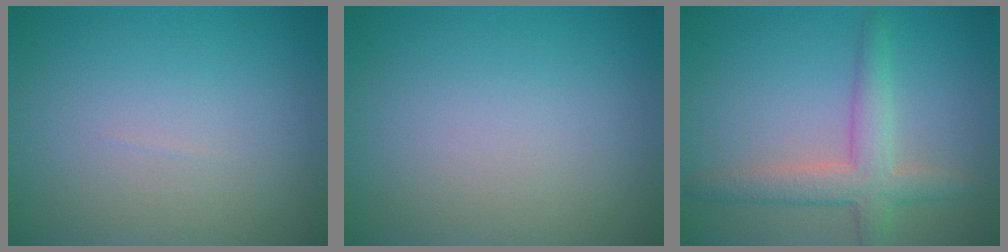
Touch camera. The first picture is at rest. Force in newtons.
{"total": 0.0}
{"total": 3.9, "press": 3.9, "slide": 0.2}